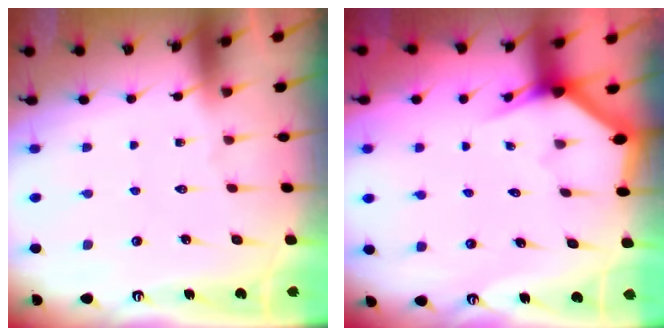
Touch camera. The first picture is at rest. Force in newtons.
{"total": 3.1, "press": 3.1, "slide": 0.1}